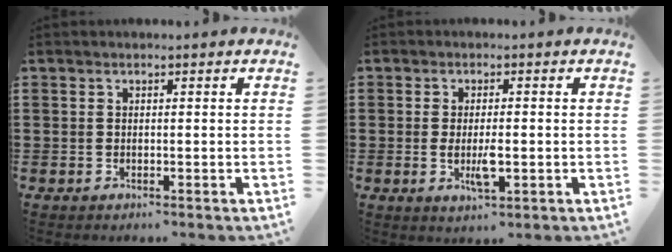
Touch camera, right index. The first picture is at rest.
{"total": 4.2, "force": [-0.8, 1.3, 3.9], "torque": [-0.073, -0.002, -0.015]}